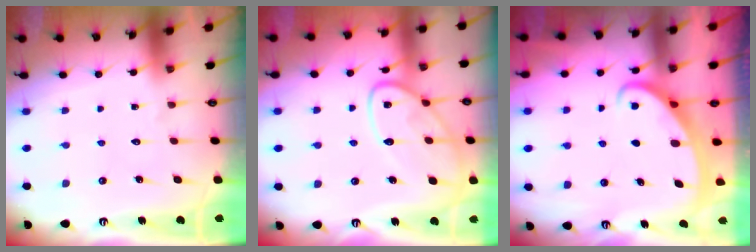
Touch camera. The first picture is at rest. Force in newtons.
{"total": 13.5, "press": 13.4, "slide": 1.2}
{"total": 2.6, "press": 2.6, "slide": 0.4}